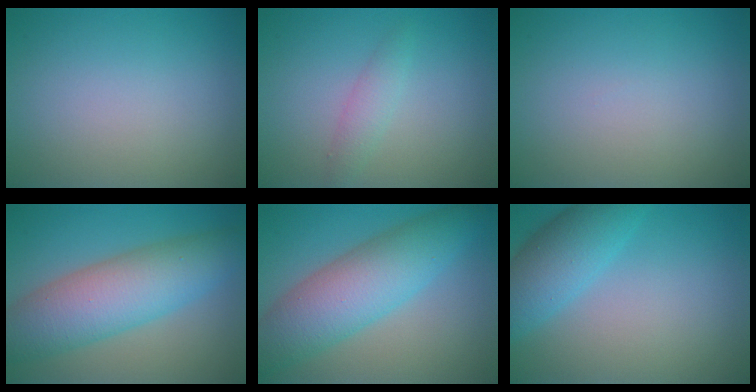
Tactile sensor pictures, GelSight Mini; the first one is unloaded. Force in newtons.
{"total": 1.6, "press": 1.6, "slide": 0.0}
{"total": 0.0}
{"total": 8.3, "press": 8.3, "slide": 0.2}
{"total": 7.8, "press": 7.8, "slide": 0.1}
{"total": 5.0, "press": 5.0, "slide": 0.2}